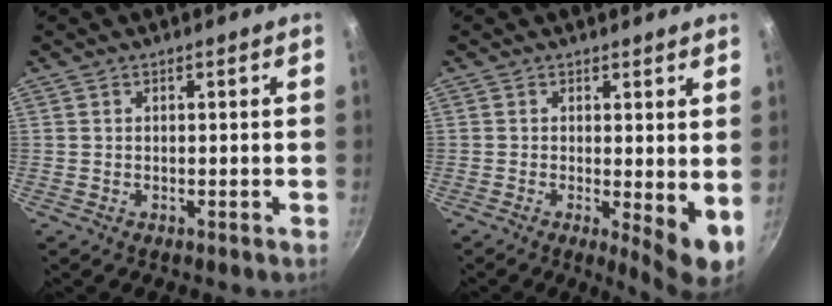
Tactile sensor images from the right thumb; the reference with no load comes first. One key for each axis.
{"total": 6.6, "fx": -0.2, "fy": 1.9, "fz": 6.4, "tx": -0.088, "ty": -0.017, "tz": 0.000}